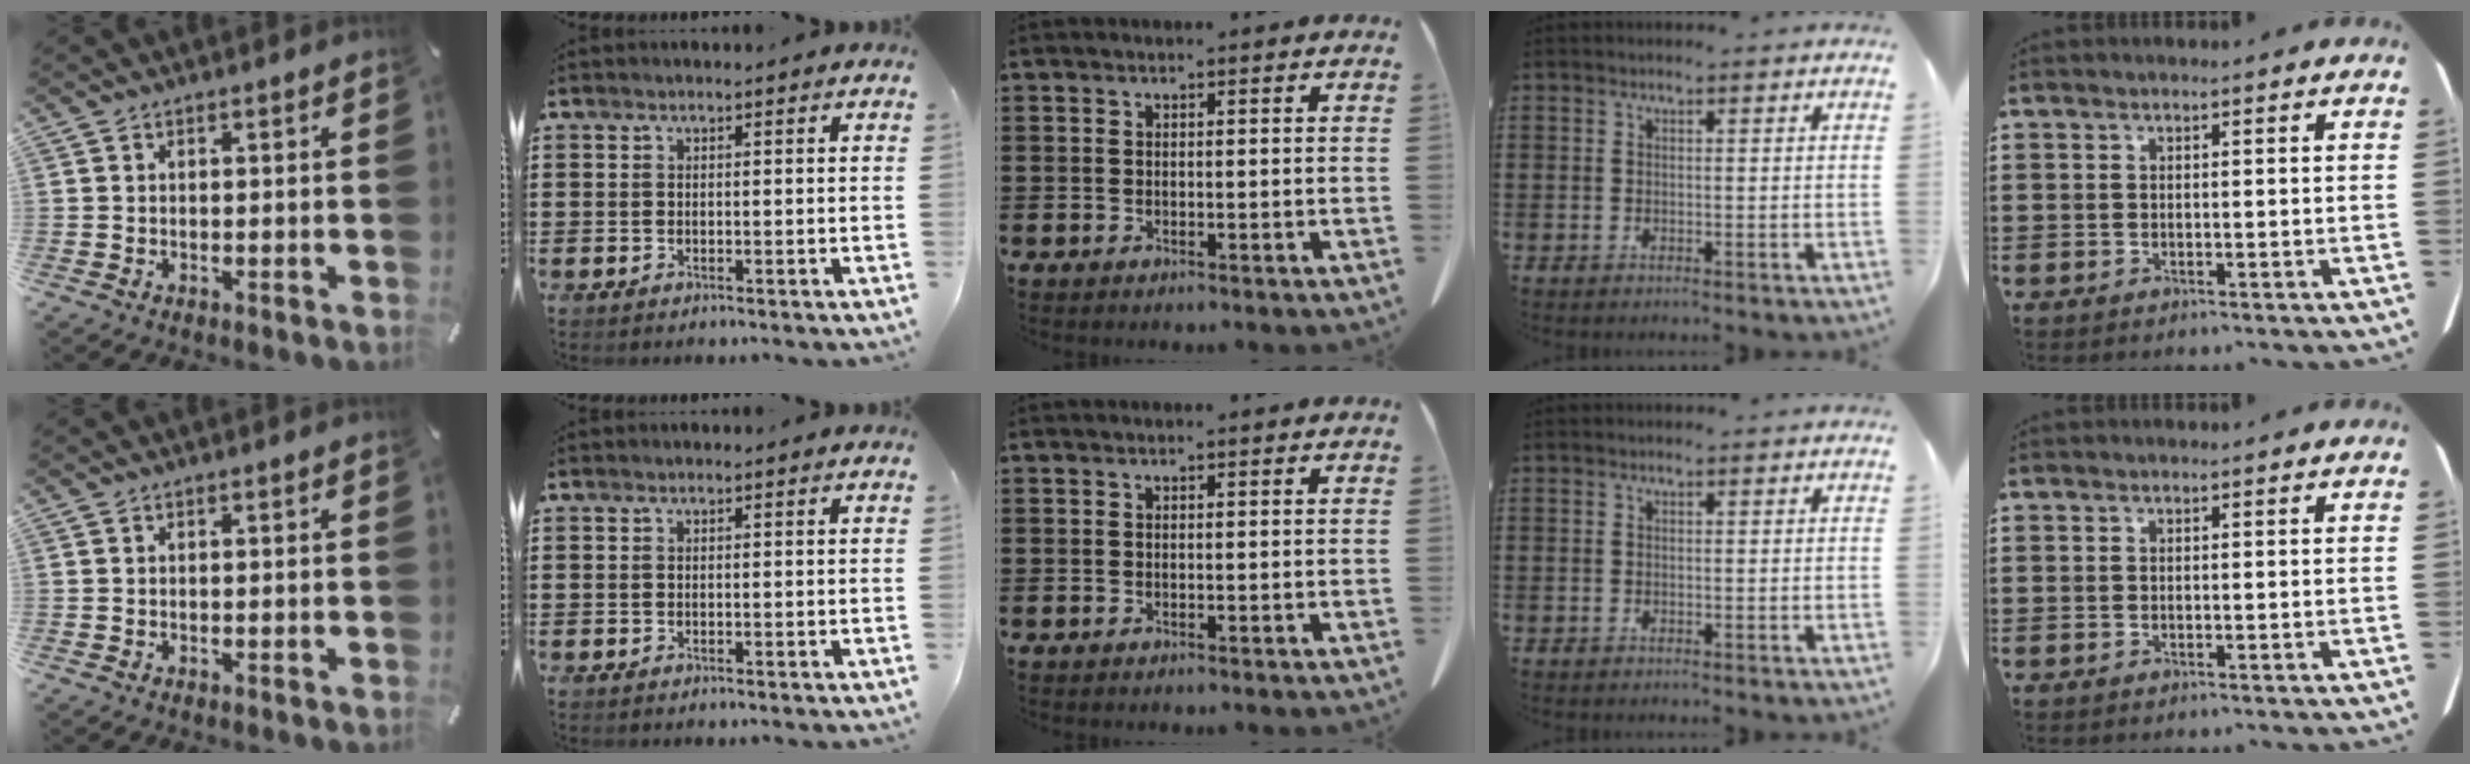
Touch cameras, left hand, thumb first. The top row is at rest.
{}